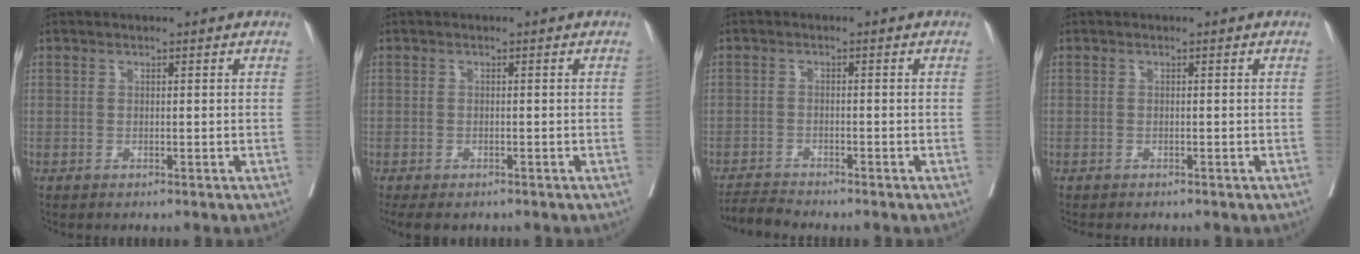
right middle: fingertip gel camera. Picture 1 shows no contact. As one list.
[{"total": 5.1, "force": [-3.9, 2.2, 2.3], "torque": [-0.033, -0.010, -0.058]}, {"total": 2.7, "force": [-2.6, -0.6, -0.1], "torque": [0.000, -0.017, -0.049]}, {"total": 2.1, "force": [-1.9, 0.7, 0.8], "torque": [-0.016, -0.006, -0.023]}]